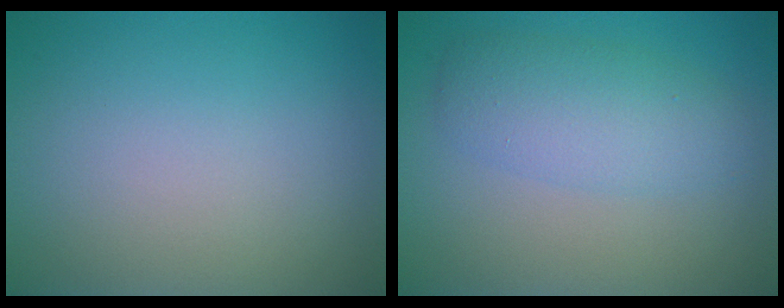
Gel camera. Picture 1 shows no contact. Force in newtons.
{"total": 4.0, "press": 4.0, "slide": 0.0}